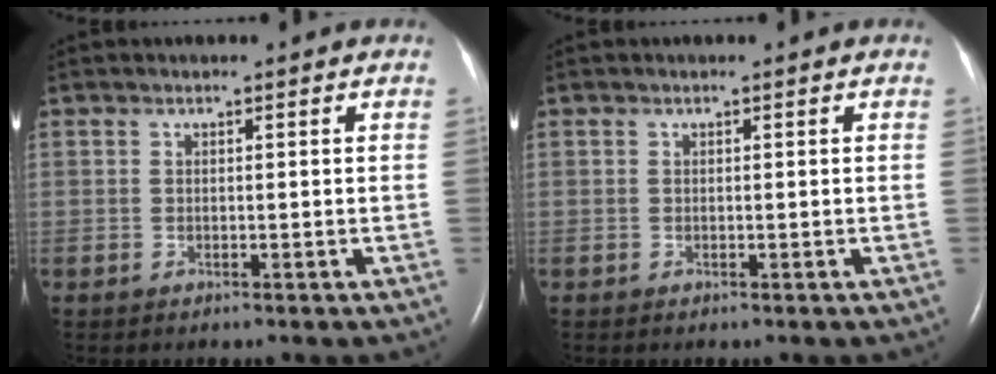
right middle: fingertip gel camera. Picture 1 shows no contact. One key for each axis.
{"total": 0.0}